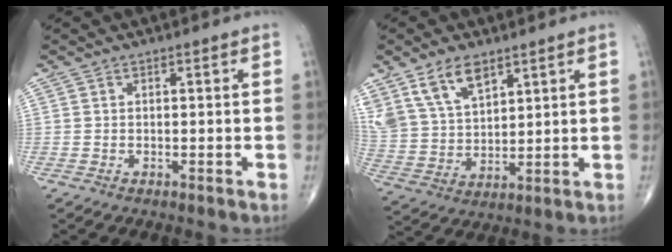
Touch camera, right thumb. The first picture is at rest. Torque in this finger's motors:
{"motor_torque": [-0.94, 1.17, 1.12, 1.09, 0.12]}